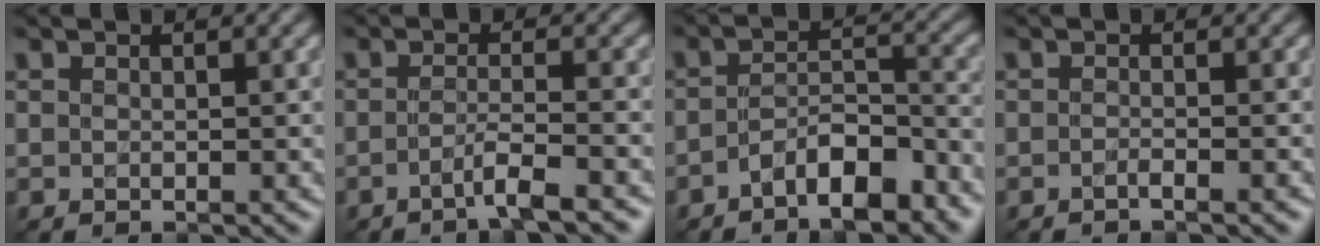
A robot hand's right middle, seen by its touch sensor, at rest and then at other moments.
{"total": 3.0, "force": [-1.8, 0.2, 2.4], "torque": [-0.037, 0.003, -0.043]}
{"total": 5.7, "force": [-3.6, 1.8, 4.1], "torque": [-0.070, 0.006, -0.059]}
{"total": 1.3, "force": [-0.7, 0.2, 1.1], "torque": [-0.011, -0.001, -0.017]}